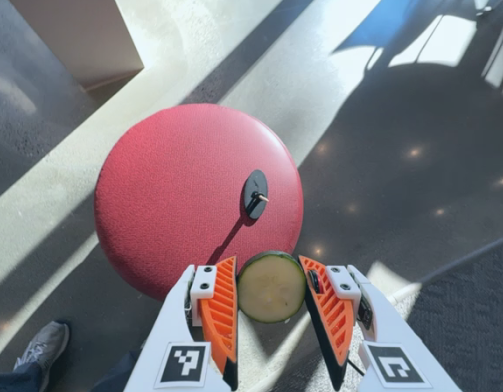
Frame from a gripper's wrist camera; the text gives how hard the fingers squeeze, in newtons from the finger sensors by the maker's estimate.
{"total": 10.1, "left": 10.2, "right": 10.0}